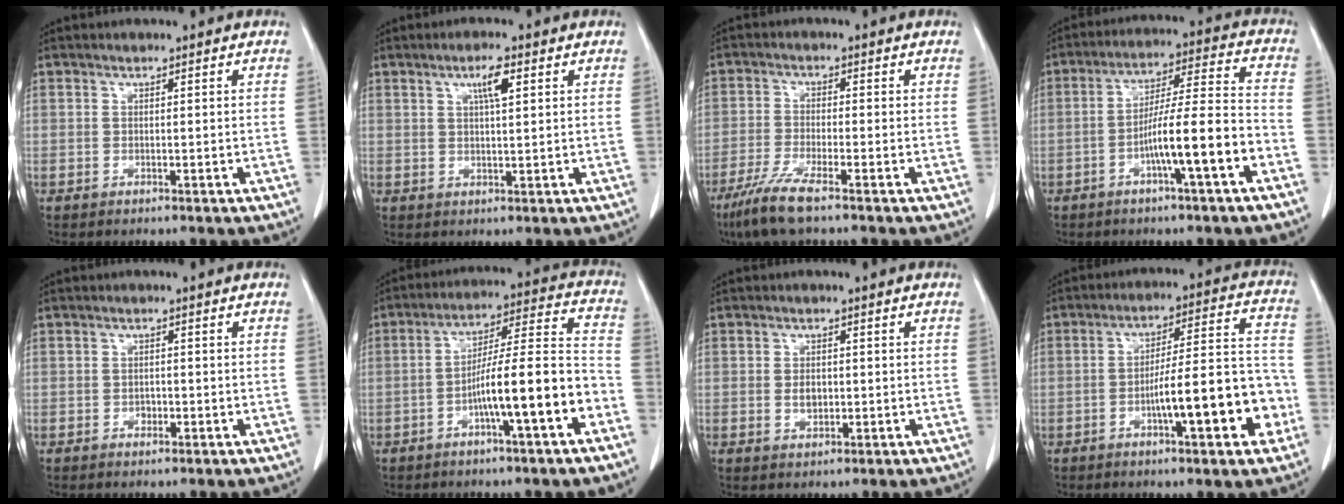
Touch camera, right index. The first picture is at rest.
{"total": 3.6, "force": [1.6, 0.4, 3.3], "torque": [-0.057, 0.000, 0.026]}
{"total": 6.3, "force": [-4.4, 0.2, 4.6], "torque": [-0.098, -0.019, -0.088]}
{"total": 11.5, "force": [-4.6, 0.0, 10.6], "torque": [-0.183, 0.015, -0.076]}
{"total": 1.2, "force": [-0.5, 0.9, 0.7], "torque": [-0.010, 0.003, -0.006]}
{"total": 13.1, "force": [-5.0, 0.5, 12.1], "torque": [-0.195, 0.020, -0.080]}
{"total": 2.3, "force": [-0.2, 1.4, 1.7], "torque": [-0.031, 0.001, 0.001]}
{"total": 14.2, "force": [-4.8, 2.4, 13.2], "torque": [-0.190, 0.027, -0.068]}